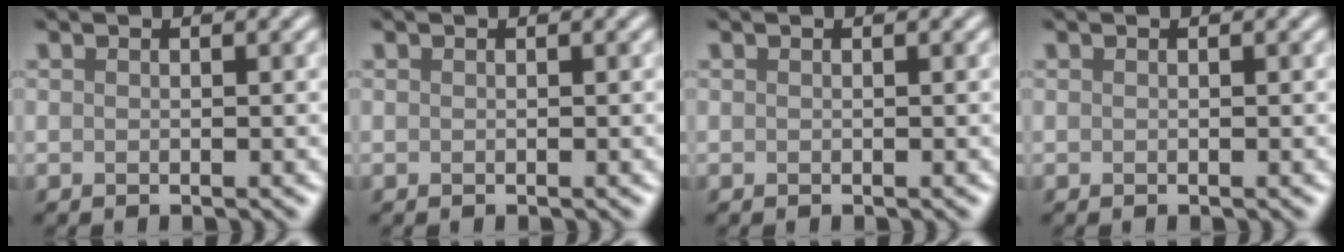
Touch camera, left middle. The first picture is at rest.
{"total": 0.0}
{"total": 0.0}
{"total": 0.0}